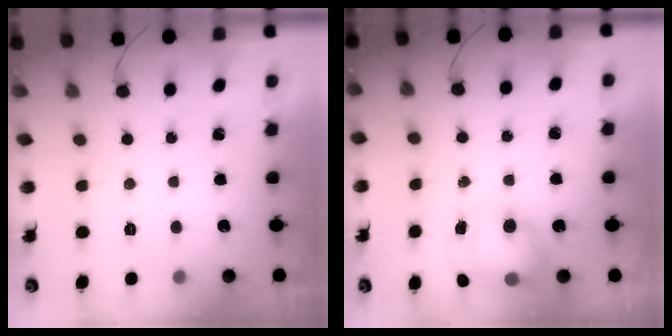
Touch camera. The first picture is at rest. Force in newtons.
{"total": 7.9, "press": 7.8, "slide": 1.1}